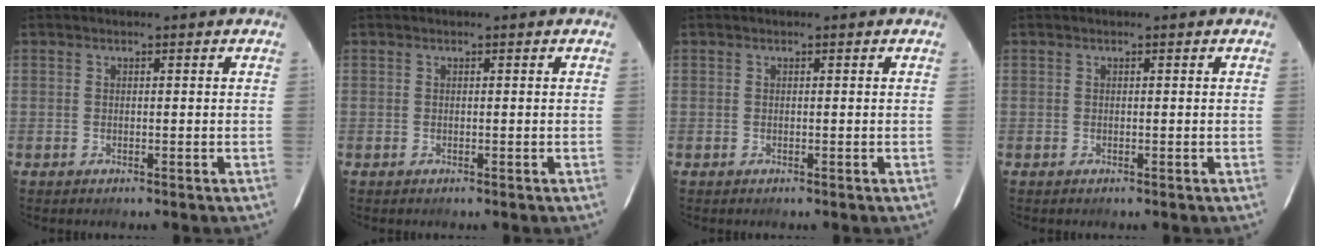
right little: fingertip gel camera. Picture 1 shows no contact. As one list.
[{"total": 0.0}, {"total": 0.0}, {"total": 0.0}]